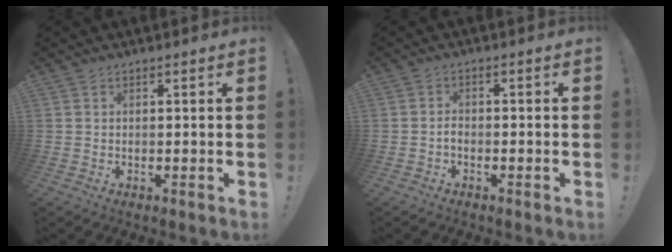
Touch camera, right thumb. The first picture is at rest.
{"total": 1.9, "force": [-1.1, 0.6, 1.5], "torque": [-0.023, 0.006, -0.020]}